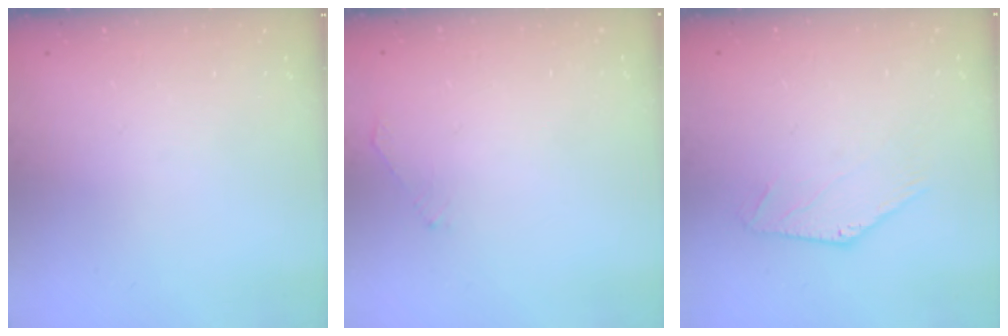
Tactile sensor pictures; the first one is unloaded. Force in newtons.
{"total": 1.8, "press": 1.8, "slide": 0.4}
{"total": 0.0}